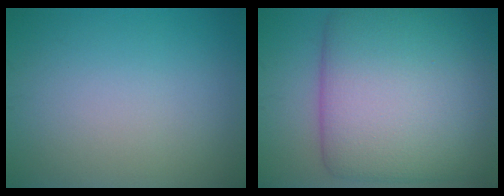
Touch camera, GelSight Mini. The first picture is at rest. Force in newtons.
{"total": 14.4, "press": 14.4, "slide": 0.5}